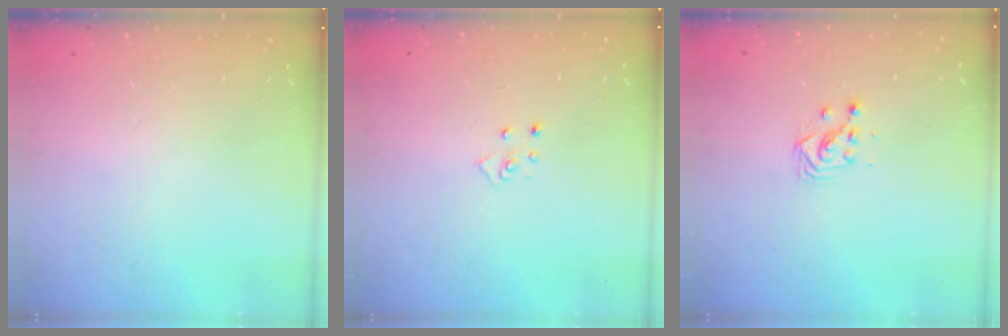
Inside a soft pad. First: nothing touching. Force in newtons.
{"total": 4.2, "press": 4.2, "slide": 0.3}
{"total": 3.0, "press": 3.0, "slide": 0.2}